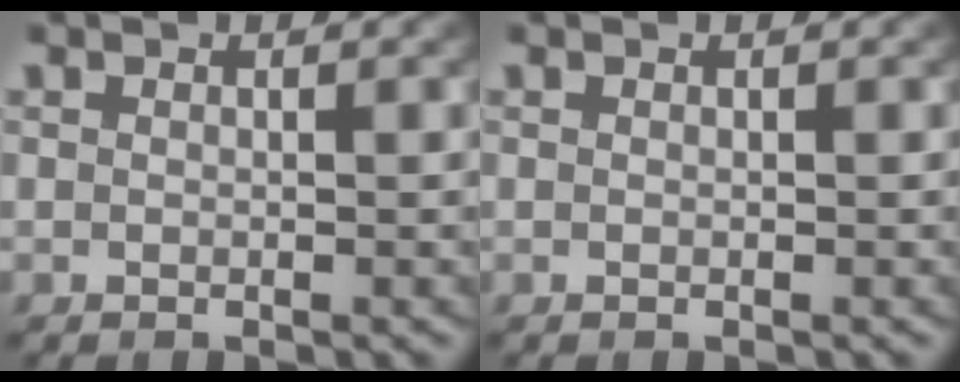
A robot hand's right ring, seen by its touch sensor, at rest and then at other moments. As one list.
[{"total": 0.0}]